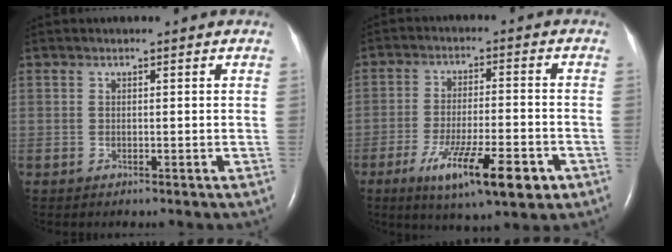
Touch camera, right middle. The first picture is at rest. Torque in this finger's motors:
{"motor_torque": [1.30, -0.84, 0.33, 0.13]}